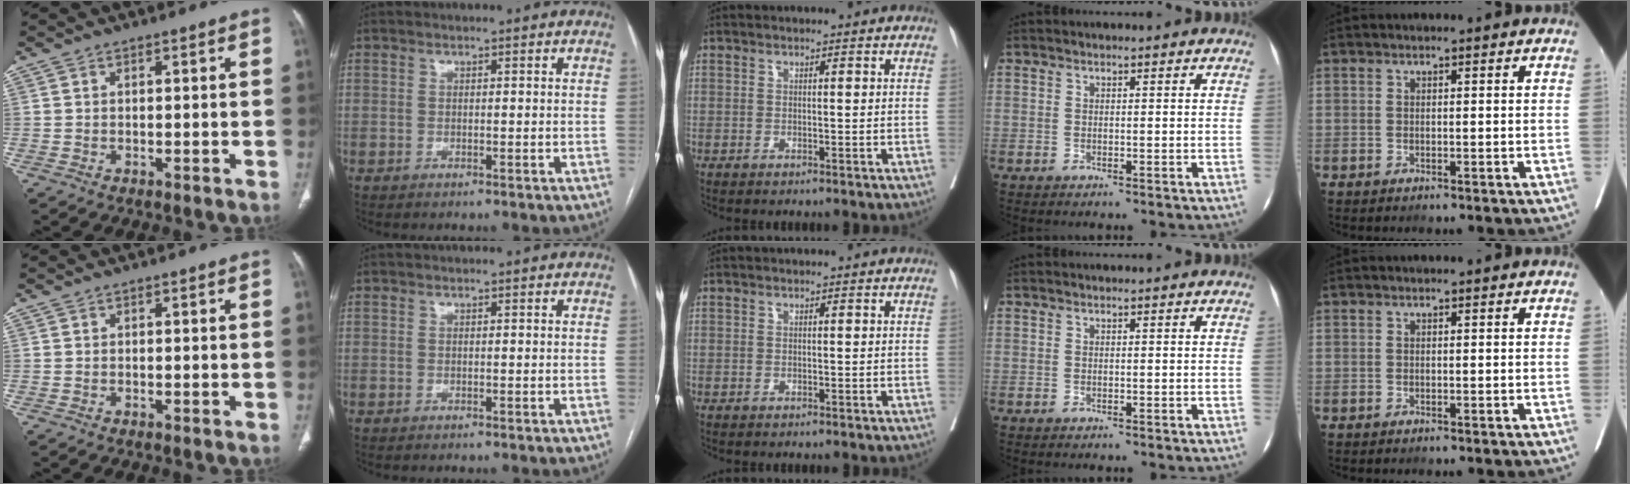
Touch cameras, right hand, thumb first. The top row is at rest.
{}